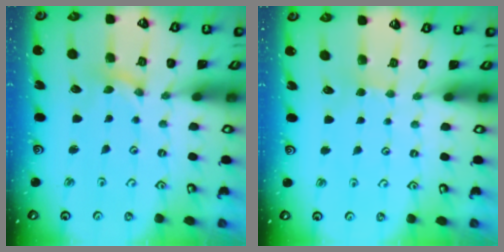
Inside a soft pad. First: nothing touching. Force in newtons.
{"total": 2.0, "press": 2.0, "slide": 0.5}